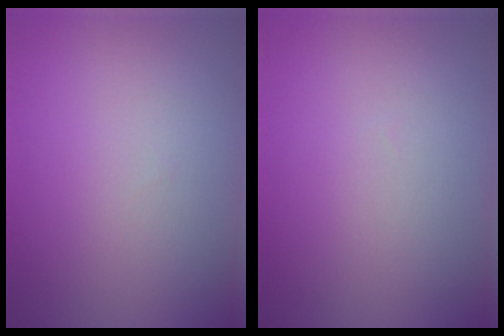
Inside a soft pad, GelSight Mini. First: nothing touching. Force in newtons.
{"total": 0.0}